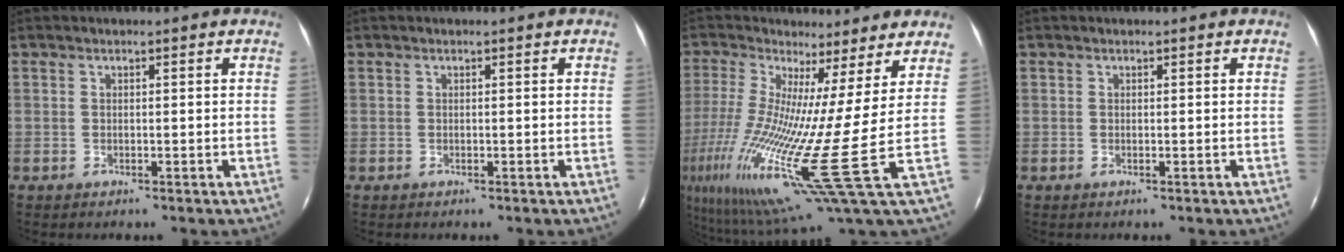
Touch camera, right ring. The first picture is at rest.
{"total": 0.0}
{"total": 20.3, "force": [-1.8, 0.8, 20.2], "torque": [-0.382, -0.068, -0.042]}
{"total": 0.0}